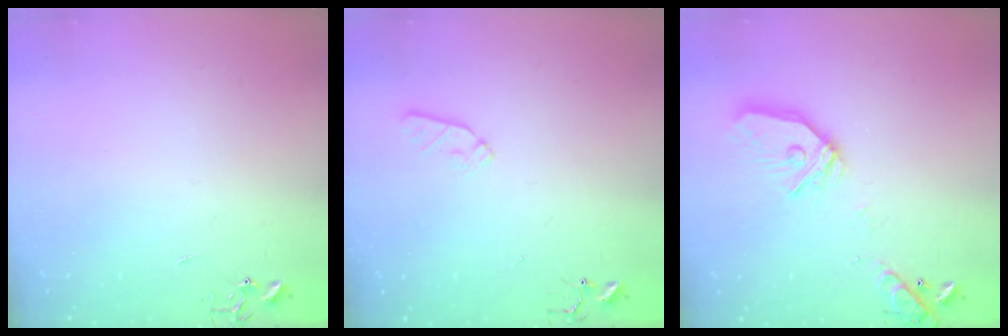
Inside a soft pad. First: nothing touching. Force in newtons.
{"total": 5.9, "press": 5.8, "slide": 0.8}
{"total": 15.8, "press": 15.6, "slide": 2.1}